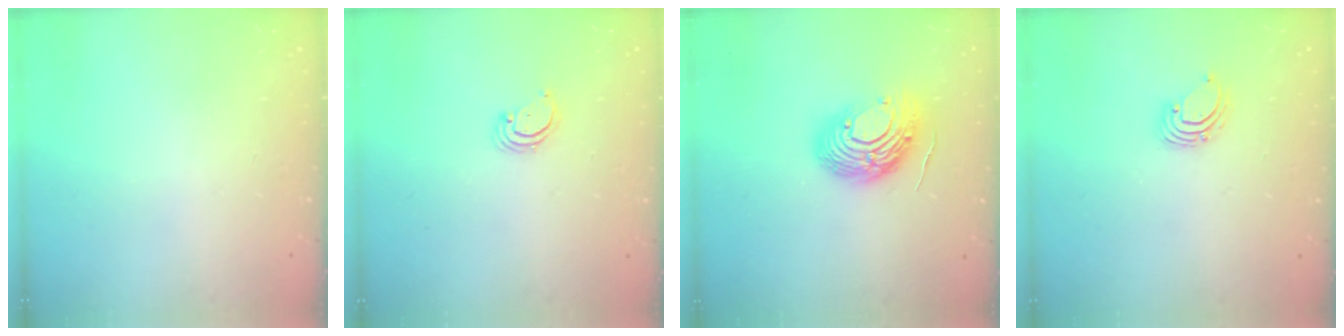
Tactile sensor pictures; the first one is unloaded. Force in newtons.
{"total": 2.5, "press": 2.5, "slide": 0.2}
{"total": 15.9, "press": 15.9, "slide": 1.3}
{"total": 2.2, "press": 2.2, "slide": 0.2}